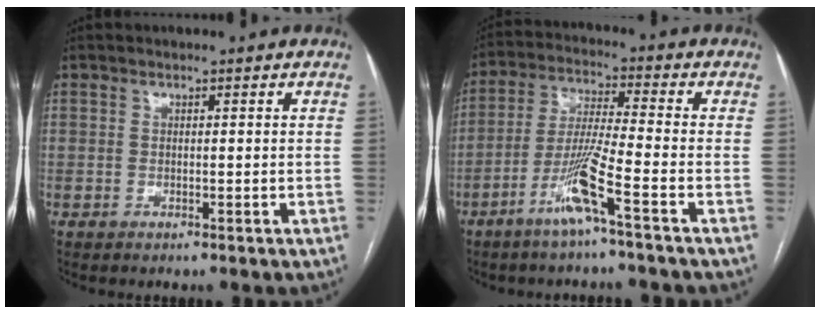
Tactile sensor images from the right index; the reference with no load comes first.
{"total": 8.8, "force": [-4.8, -1.0, 7.3], "torque": [-0.148, -0.008, -0.098]}